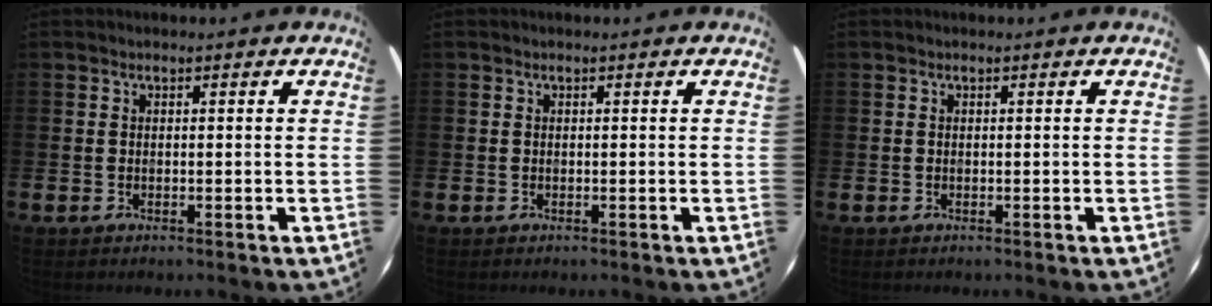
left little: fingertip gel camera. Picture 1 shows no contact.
{"total": 0.0}
{"total": 0.0}